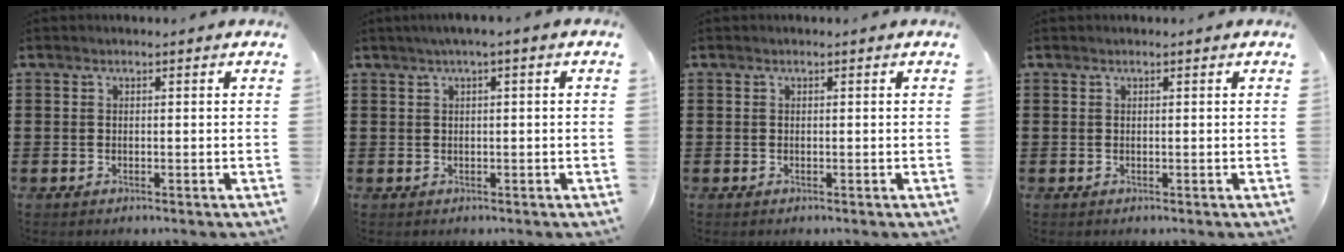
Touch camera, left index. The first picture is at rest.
{"total": 1.4, "force": [0.1, 0.0, 1.4], "torque": [-0.022, -0.003, 0.003]}
{"total": 0.0}
{"total": 0.0}